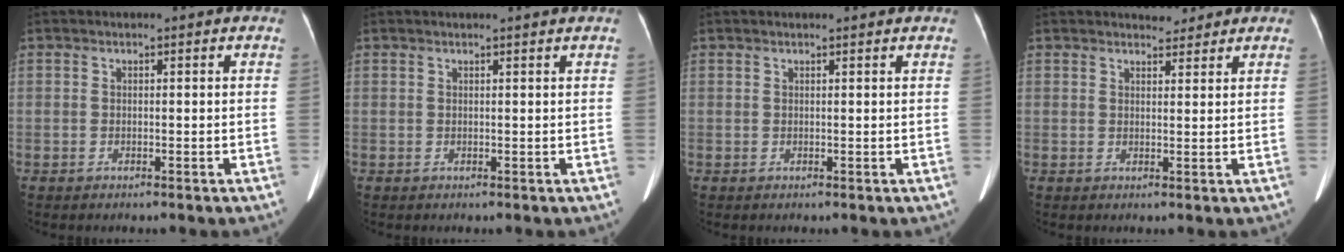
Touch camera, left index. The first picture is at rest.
{"total": 1.5, "force": [1.4, -0.4, 0.4], "torque": [-0.015, -0.002, 0.020]}
{"total": 1.4, "force": [1.4, 0.1, 0.4], "torque": [-0.011, 0.005, 0.015]}
{"total": 2.7, "force": [2.5, 0.9, 0.3], "torque": [-0.004, 0.000, 0.035]}